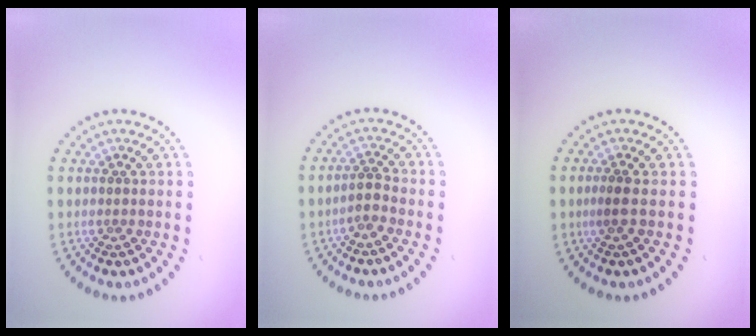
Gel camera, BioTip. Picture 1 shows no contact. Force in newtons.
{"total": 1.7, "press": 1.3, "slide": 1.0}
{"total": 1.3, "press": 1.0, "slide": 0.8}